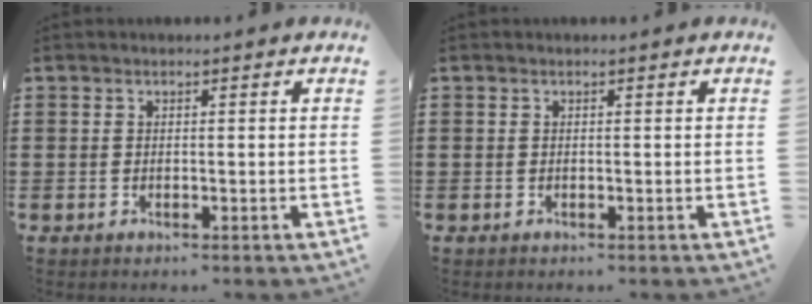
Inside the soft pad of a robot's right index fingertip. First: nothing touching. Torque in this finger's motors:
{"motor_torque": [0.00, 0.00, 0.00, 0.00]}